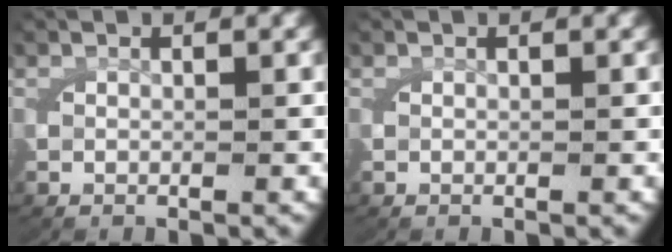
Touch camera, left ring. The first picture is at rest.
{"total": 0.0}